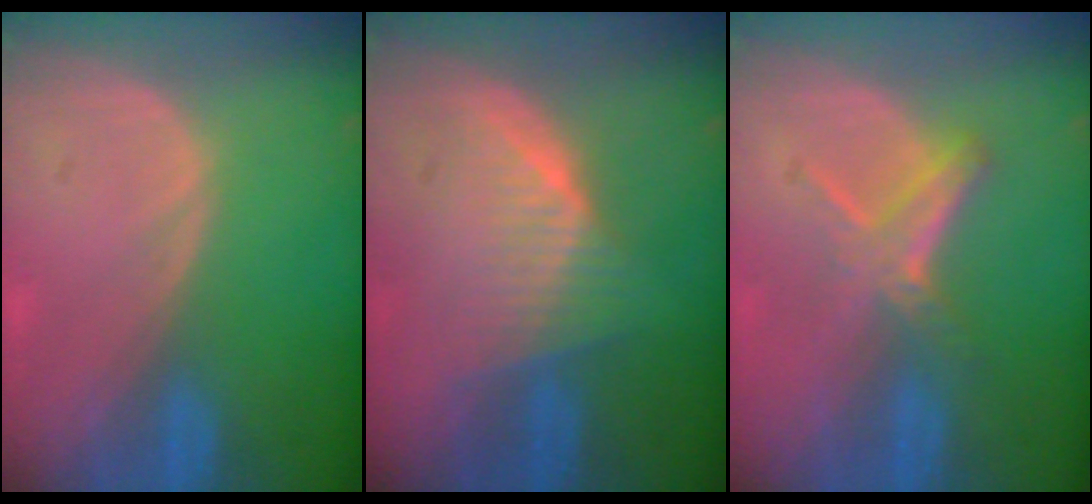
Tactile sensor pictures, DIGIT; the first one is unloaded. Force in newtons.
{"total": 6.4, "press": 6.2, "slide": 1.8}
{"total": 4.9, "press": 4.8, "slide": 0.9}